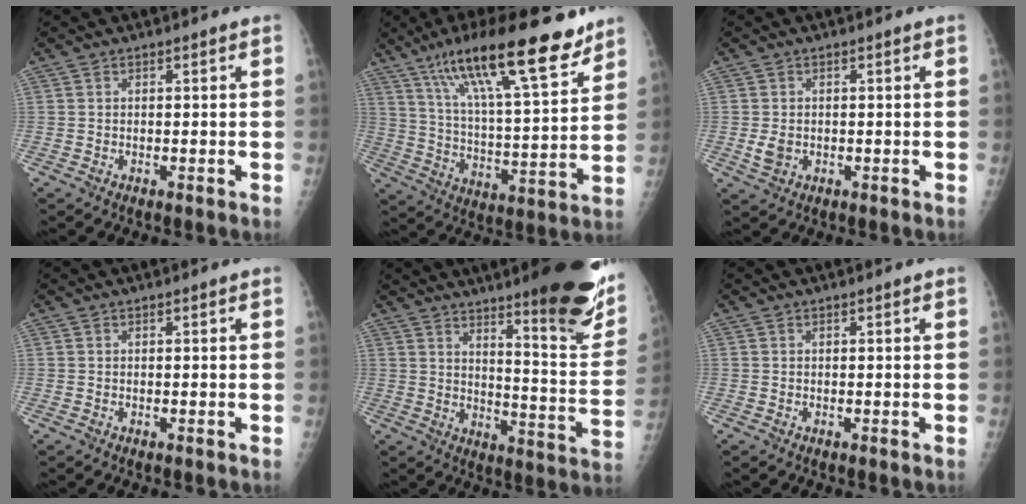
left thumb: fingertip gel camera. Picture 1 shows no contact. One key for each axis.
{"total": 23.0, "fx": 15.4, "fy": 5.2, "fz": 16.3, "tx": -0.251, "ty": -0.053, "tz": 0.255}
{"total": 2.6, "fx": -0.3, "fy": 2.0, "fz": 1.7, "tx": -0.032, "ty": -0.003, "tz": -0.001}
{"total": 0.0}
{"total": 21.3, "fx": 13.4, "fy": 3.6, "fz": 16.1, "tx": -0.189, "ty": -0.080, "tz": 0.190}
{"total": 0.0}